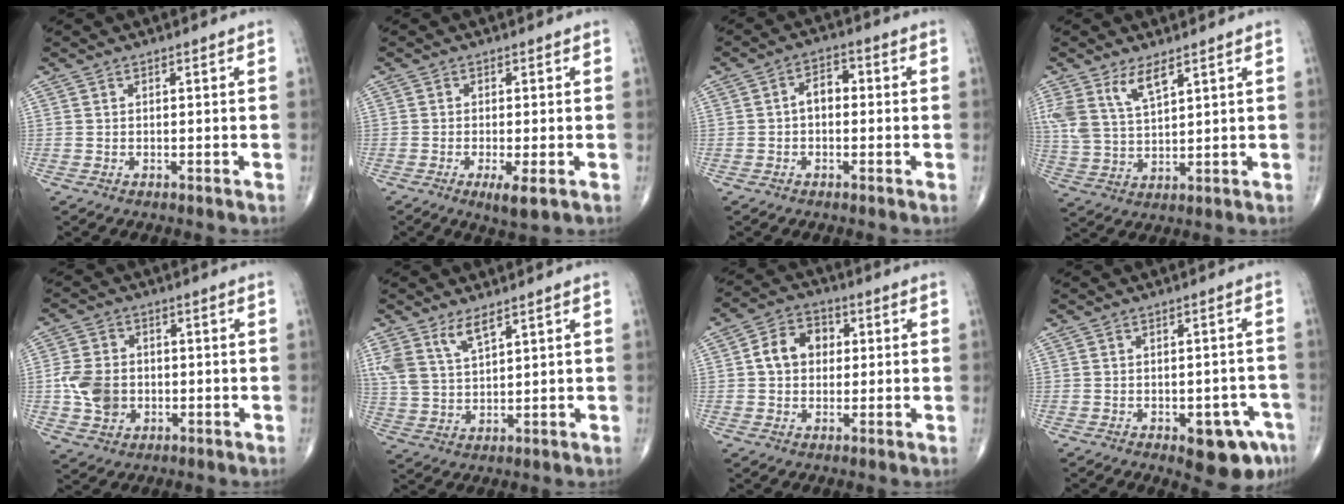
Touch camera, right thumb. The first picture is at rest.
{"total": 3.7, "force": [-1.4, 0.6, 3.4], "torque": [-0.062, -0.010, -0.026]}
{"total": 4.2, "force": [-0.3, 2.7, 3.1], "torque": [-0.036, 0.019, -0.014]}
{"total": 7.6, "force": [4.6, 2.9, 5.3], "torque": [-0.106, -0.018, 0.101]}
{"total": 8.1, "force": [-0.9, 6.5, 4.8], "torque": [-0.077, 0.006, -0.016]}
{"total": 6.6, "force": [4.4, 2.4, 4.3], "torque": [-0.084, -0.017, 0.095]}
{"total": 8.0, "force": [0.9, 6.3, 4.8], "torque": [-0.059, 0.019, 0.007]}
{"total": 8.7, "force": [-4.3, 3.7, 6.6], "torque": [-0.054, 0.022, -0.048]}